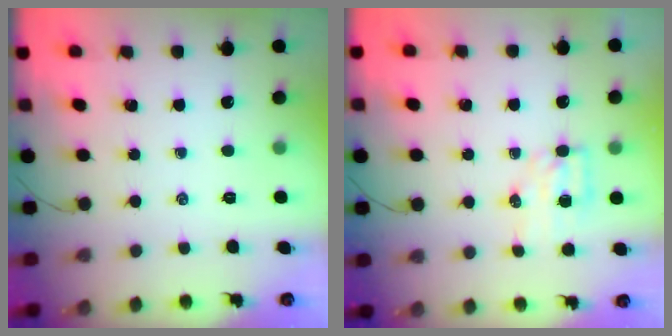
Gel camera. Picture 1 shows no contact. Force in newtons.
{"total": 5.4, "press": 5.4, "slide": 0.7}